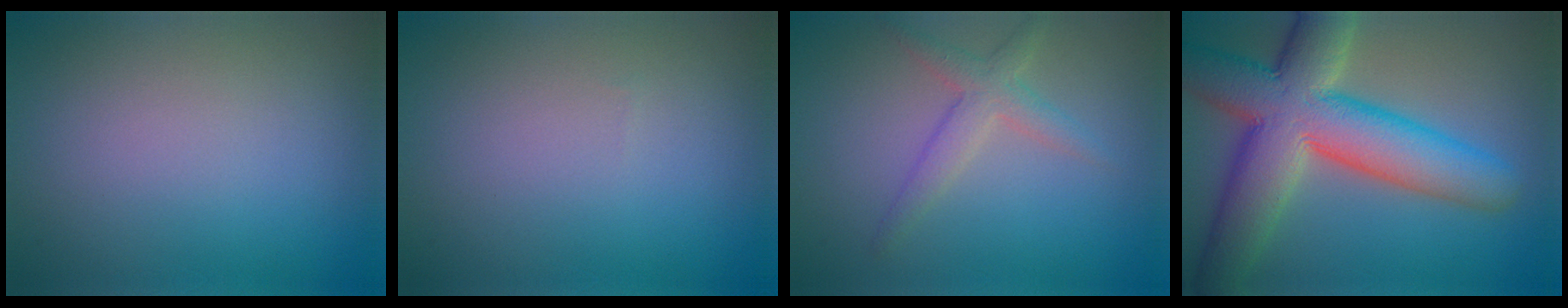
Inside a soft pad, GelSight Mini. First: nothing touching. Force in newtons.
{"total": 0.0}
{"total": 2.5, "press": 2.5, "slide": 0.2}
{"total": 12.1, "press": 12.0, "slide": 0.8}